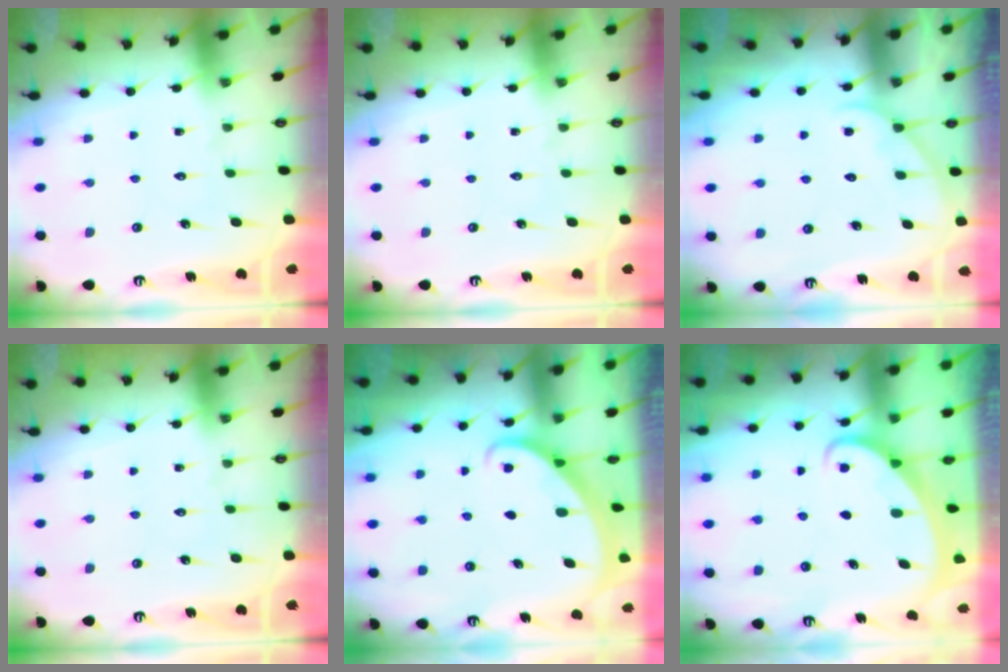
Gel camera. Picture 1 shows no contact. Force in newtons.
{"total": 0.0}
{"total": 2.9, "press": 2.9, "slide": 0.3}
{"total": 0.0}
{"total": 1.9, "press": 1.9, "slide": 0.1}
{"total": 1.9, "press": 1.9, "slide": 0.2}